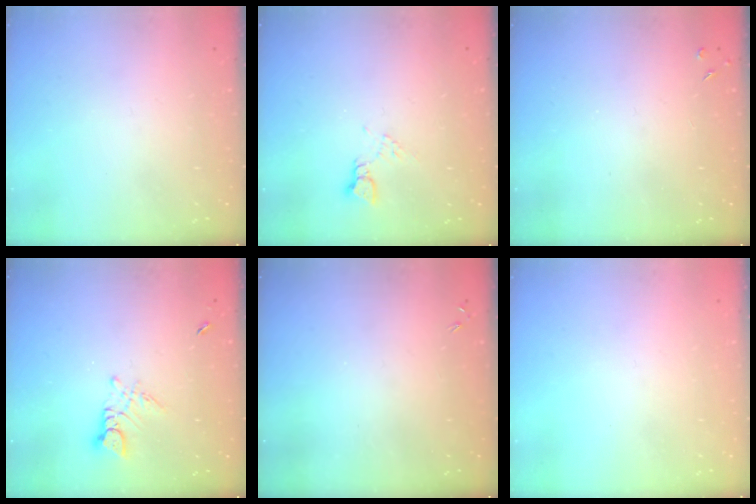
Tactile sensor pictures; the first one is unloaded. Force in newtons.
{"total": 3.6, "press": 3.6, "slide": 0.5}
{"total": 2.5, "press": 2.5, "slide": 0.5}
{"total": 3.0, "press": 3.0, "slide": 0.4}
{"total": 0.0}
{"total": 0.0}